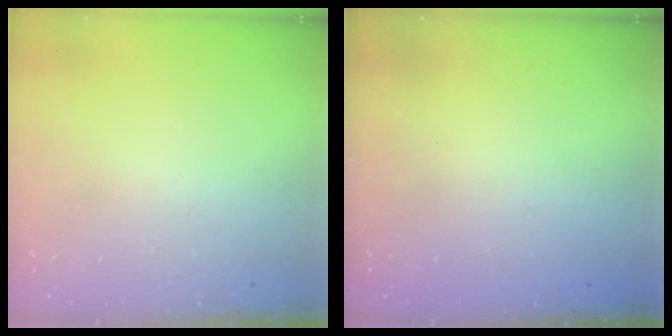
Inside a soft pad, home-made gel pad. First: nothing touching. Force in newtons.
{"total": 2.3, "press": 2.2, "slide": 0.8}